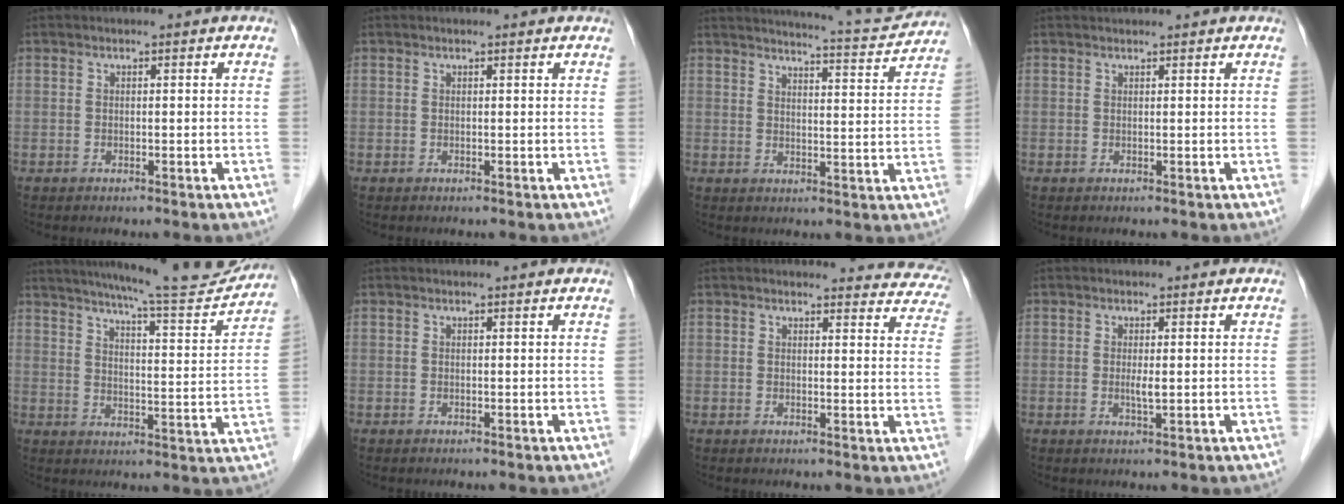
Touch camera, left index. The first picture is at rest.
{"total": 1.3, "force": [1.2, 0.2, 0.3], "torque": [-0.013, 0.009, 0.014]}
{"total": 11.3, "force": [11.0, -0.1, 2.4], "torque": [-0.039, -0.015, 0.137]}
{"total": 2.8, "force": [2.7, 0.2, 0.7], "torque": [-0.010, 0.027, 0.038]}
{"total": 17.3, "force": [16.0, 0.4, 6.5], "torque": [-0.101, -0.035, 0.213]}
{"total": 0.6, "force": [0.6, 0.0, 0.2], "torque": [-0.006, 0.003, 0.008]}
{"total": 13.2, "force": [12.7, 3.1, 1.7], "torque": [0.025, -0.047, 0.102]}
{"total": 1.5, "force": [0.1, 0.1, 1.5], "torque": [-0.032, -0.003, 0.004]}